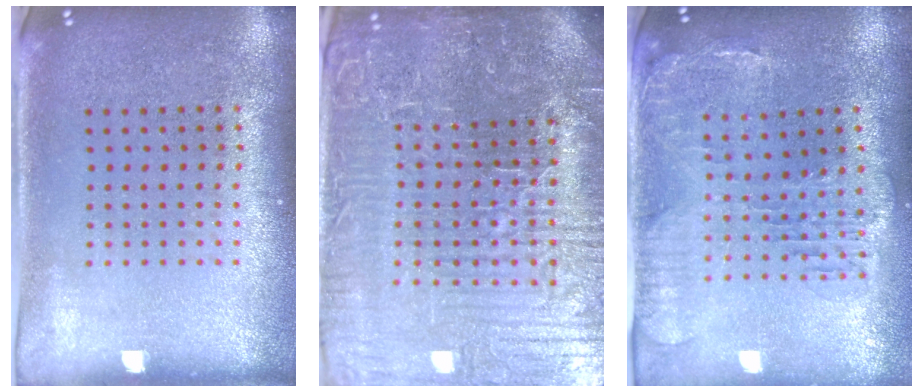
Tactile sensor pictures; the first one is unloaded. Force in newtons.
{"total": 6.9, "press": 6.2, "slide": 3.1}
{"total": 1.4, "press": 1.4, "slide": 0.4}